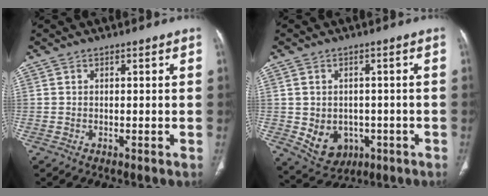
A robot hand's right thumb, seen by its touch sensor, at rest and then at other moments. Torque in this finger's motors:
{"motor_torque": [-0.35, 0.48, -0.08, 0.15, 0.13]}